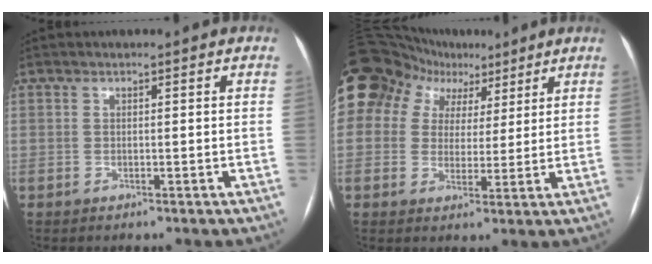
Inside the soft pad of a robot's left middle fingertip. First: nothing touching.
{"total": 14.5, "force": [8.0, 10.9, 5.2], "torque": [-0.100, 0.069, 0.133]}